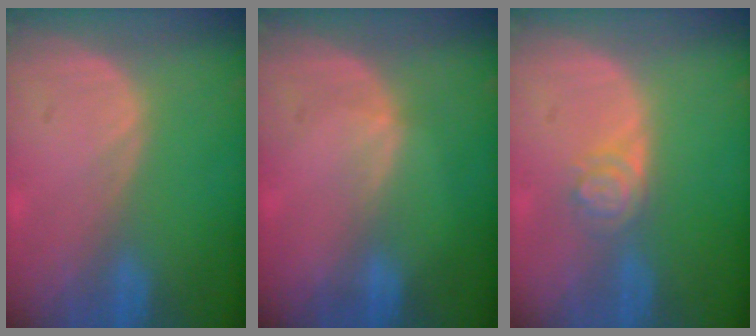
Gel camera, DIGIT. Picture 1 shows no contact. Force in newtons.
{"total": 1.3, "press": 0.9, "slide": 0.9}
{"total": 4.0, "press": 3.4, "slide": 2.2}